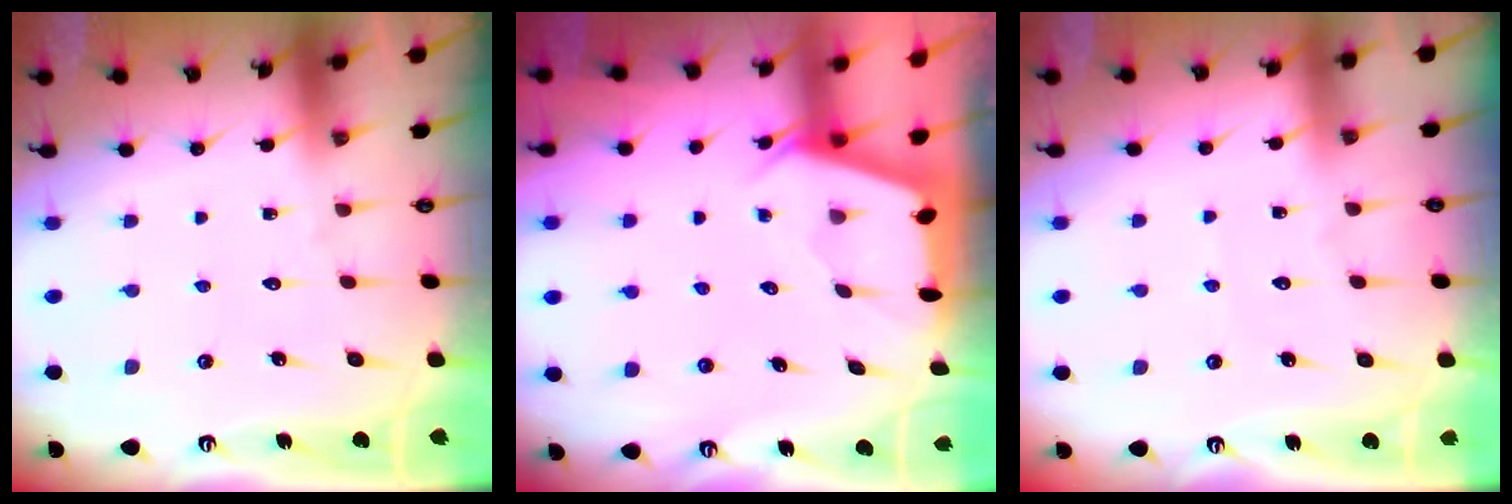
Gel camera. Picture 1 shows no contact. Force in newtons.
{"total": 2.2, "press": 2.2, "slide": 0.4}
{"total": 2.3, "press": 2.3, "slide": 0.3}